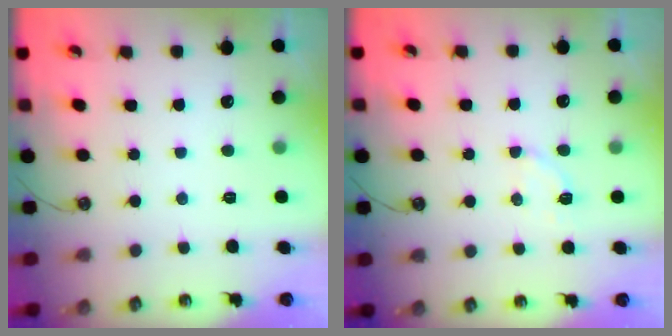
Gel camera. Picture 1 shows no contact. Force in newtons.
{"total": 2.8, "press": 2.5, "slide": 1.1}